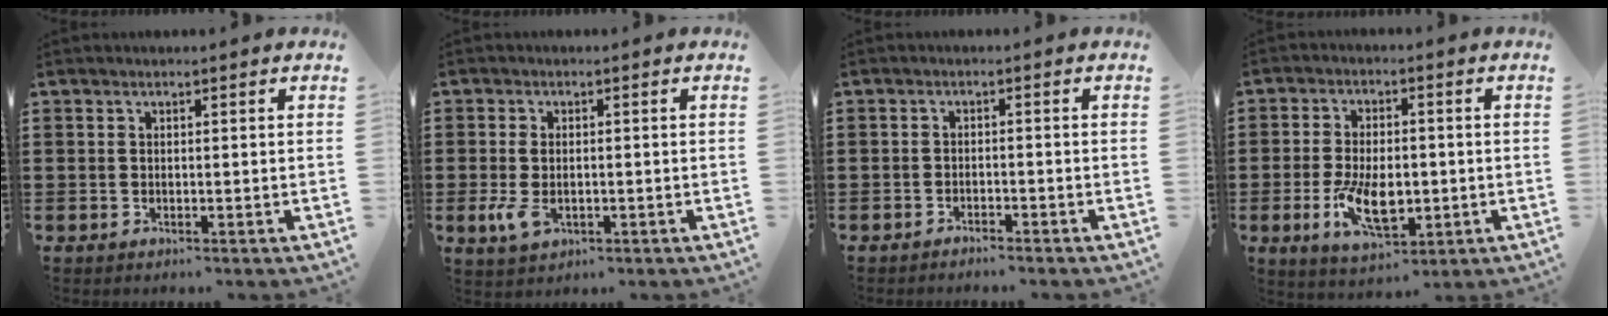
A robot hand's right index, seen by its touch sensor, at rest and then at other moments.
{"total": 3.9, "force": [-0.8, 2.2, 3.2], "torque": [-0.087, -0.009, -0.020]}
{"total": 1.4, "force": [-1.4, 0.0, 0.1], "torque": [-0.006, 0.003, -0.029]}
{"total": 8.7, "force": [-1.9, 4.7, 7.1], "torque": [-0.145, -0.003, -0.036]}